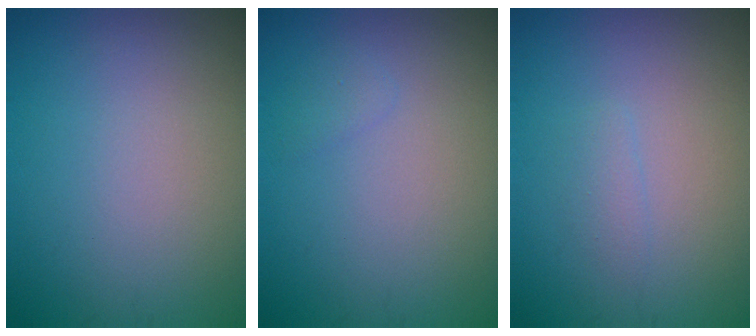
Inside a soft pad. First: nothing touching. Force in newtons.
{"total": 0.7, "press": 0.7, "slide": 0.0}
{"total": 0.8, "press": 0.8, "slide": 0.1}